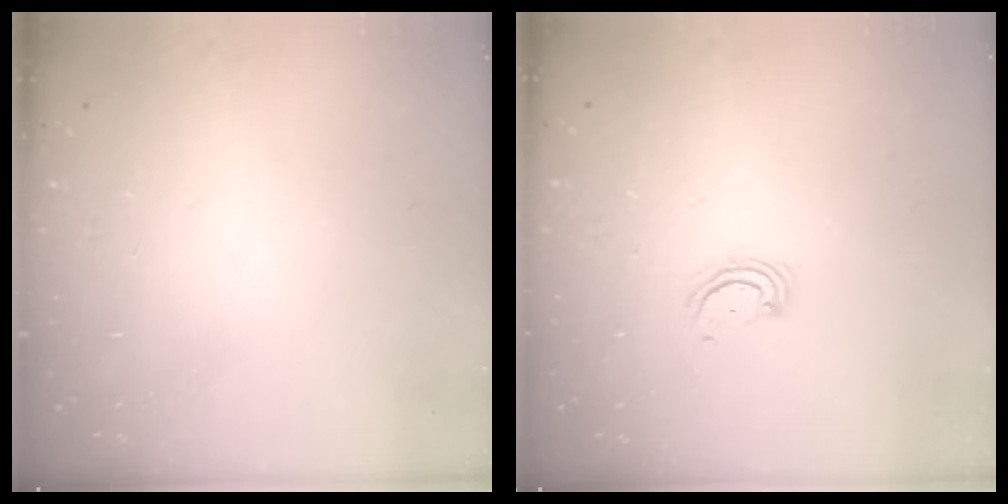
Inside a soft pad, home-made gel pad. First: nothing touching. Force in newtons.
{"total": 2.9, "press": 2.9, "slide": 0.3}